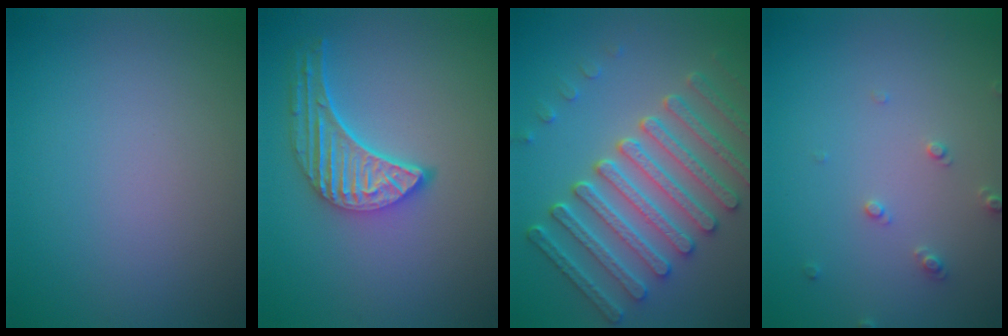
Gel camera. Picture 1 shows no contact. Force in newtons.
{"total": 4.9, "press": 3.9, "slide": 3.0}
{"total": 7.7, "press": 6.1, "slide": 4.8}
{"total": 1.3, "press": 1.2, "slide": 0.3}